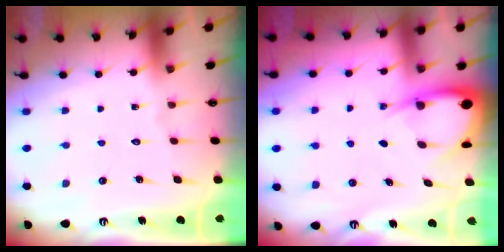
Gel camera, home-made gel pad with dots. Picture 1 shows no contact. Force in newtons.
{"total": 4.5, "press": 4.5, "slide": 0.5}